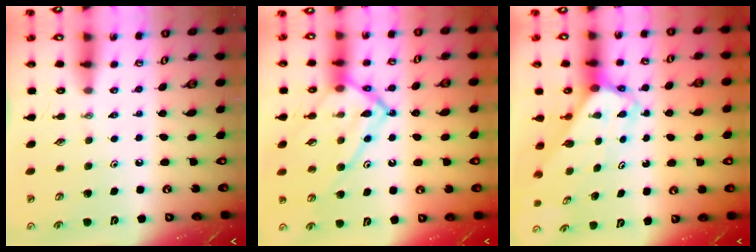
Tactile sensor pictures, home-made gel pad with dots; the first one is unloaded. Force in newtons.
{"total": 15.4, "press": 15.3, "slide": 1.6}
{"total": 4.2, "press": 4.2, "slide": 0.3}